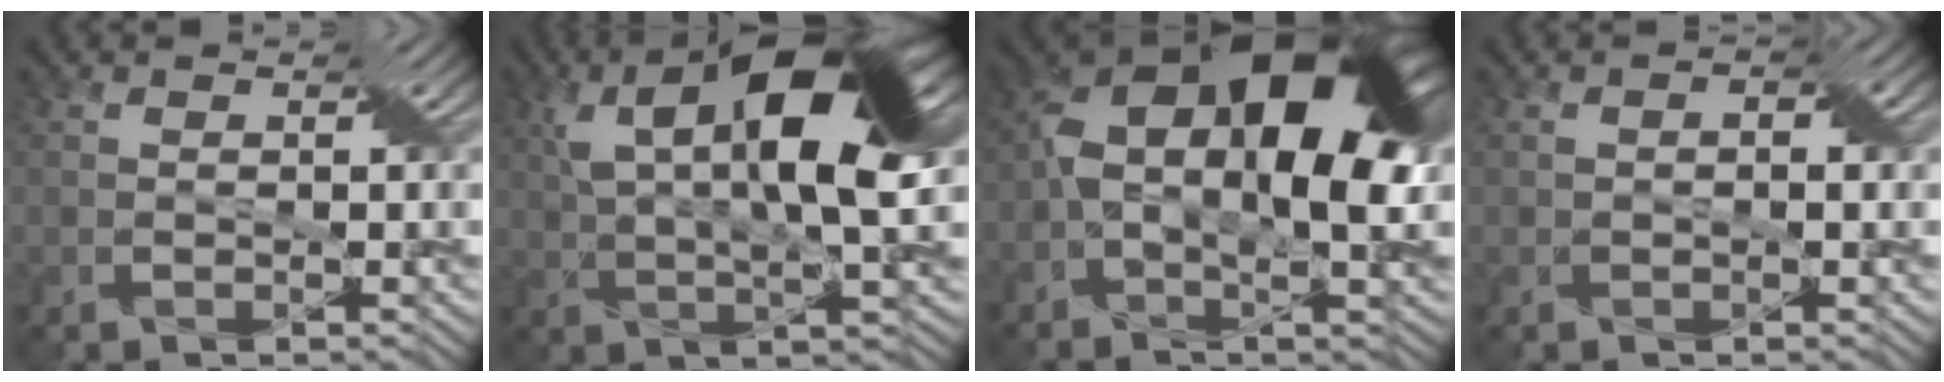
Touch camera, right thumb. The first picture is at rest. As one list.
[{"total": 15.2, "force": [5.1, 5.4, 13.3], "torque": [-0.240, 0.006, 0.086]}, {"total": 18.6, "force": [3.4, 9.5, 15.6], "torque": [-0.267, 0.002, 0.058]}, {"total": 1.8, "force": [0.2, 0.8, 1.5], "torque": [-0.024, 0.003, 0.004]}]